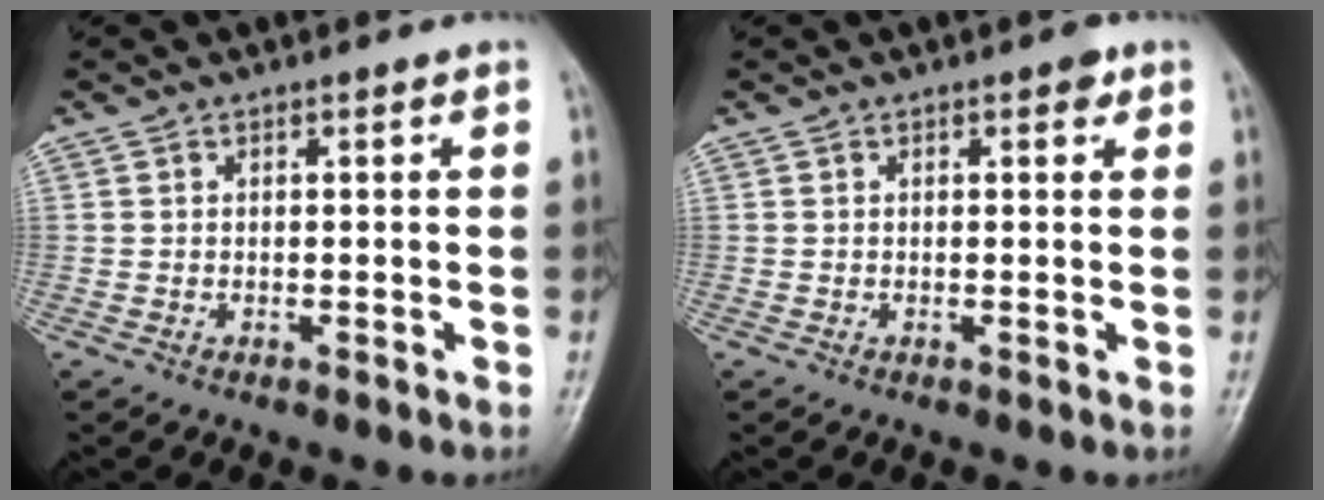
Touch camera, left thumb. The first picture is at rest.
{"total": 1.8, "force": [1.0, 0.9, 1.2], "torque": [-0.006, -0.002, 0.010]}